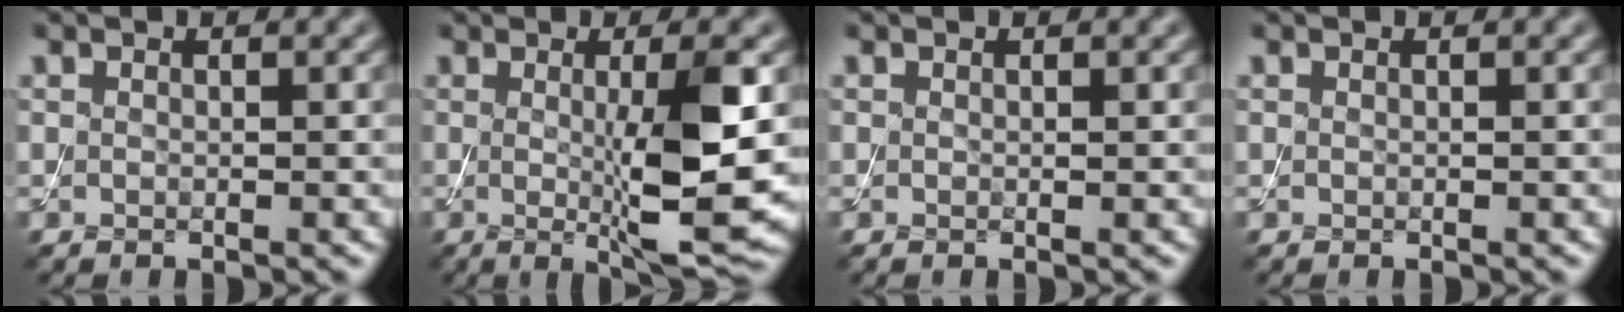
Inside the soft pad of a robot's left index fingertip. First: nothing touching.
{"total": 7.4, "force": [-0.2, 1.3, 7.3], "torque": [-0.114, -0.013, 0.004]}
{"total": 0.0}
{"total": 0.0}